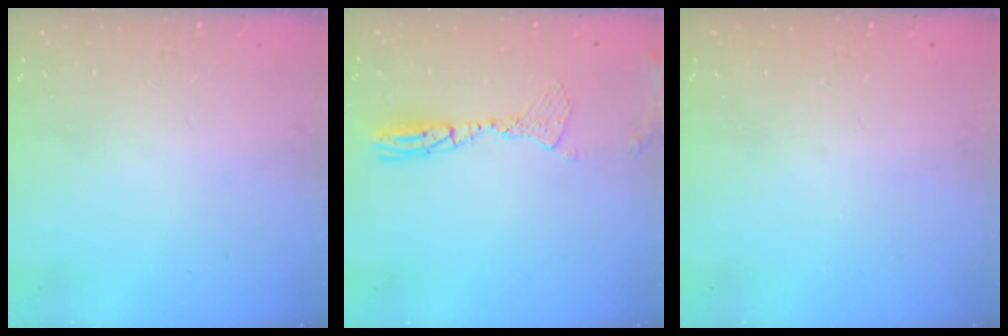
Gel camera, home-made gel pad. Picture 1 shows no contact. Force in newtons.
{"total": 10.0, "press": 9.7, "slide": 2.6}
{"total": 0.0}